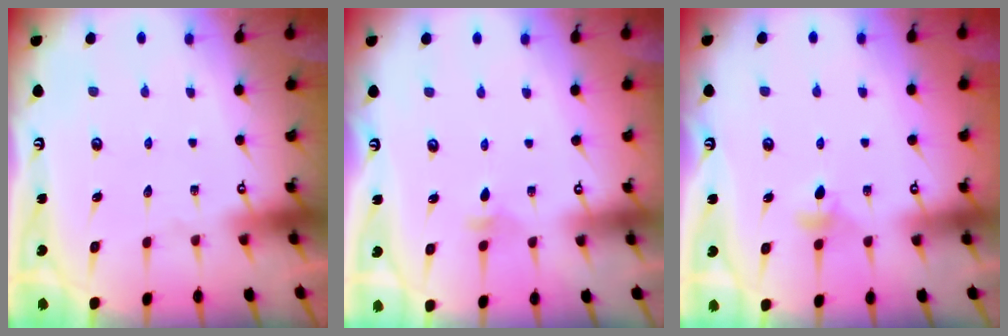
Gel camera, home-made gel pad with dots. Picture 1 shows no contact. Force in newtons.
{"total": 3.4, "press": 3.3, "slide": 0.9}
{"total": 5.2, "press": 5.1, "slide": 0.4}